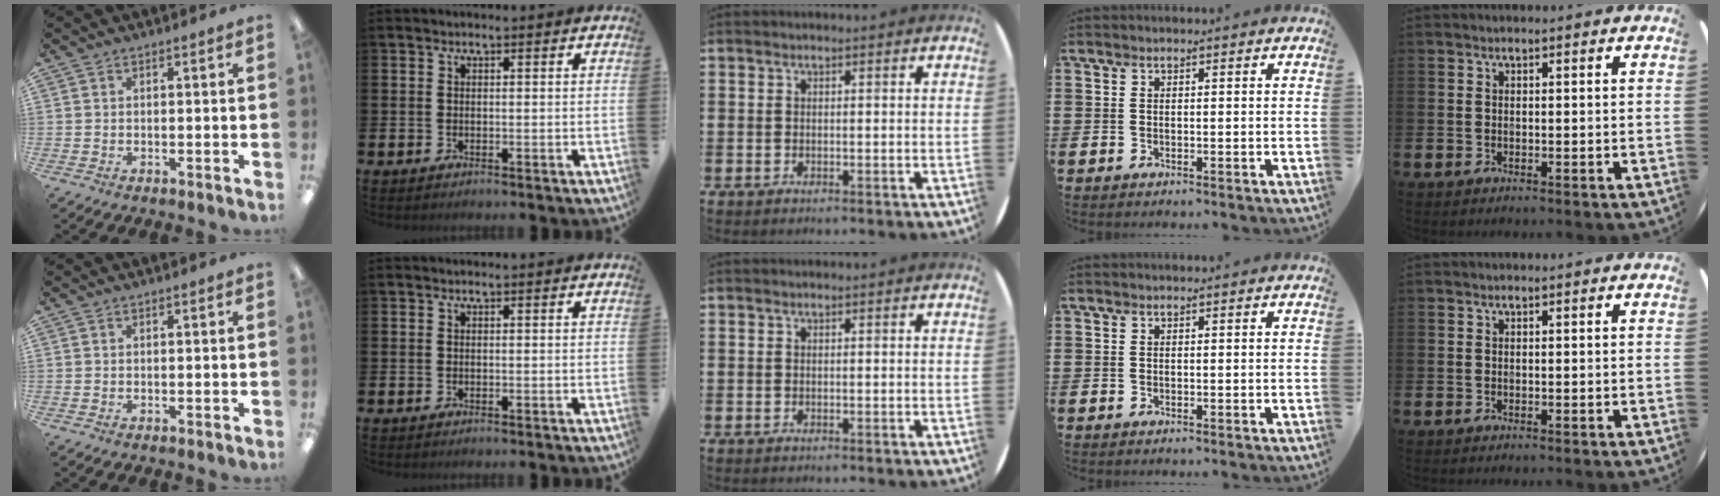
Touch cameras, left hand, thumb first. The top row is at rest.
{}